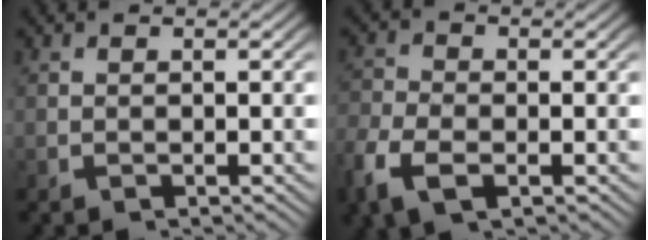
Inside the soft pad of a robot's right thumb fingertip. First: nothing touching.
{"total": 3.6, "force": [-1.7, 2.2, 2.4], "torque": [-0.062, -0.011, -0.028]}